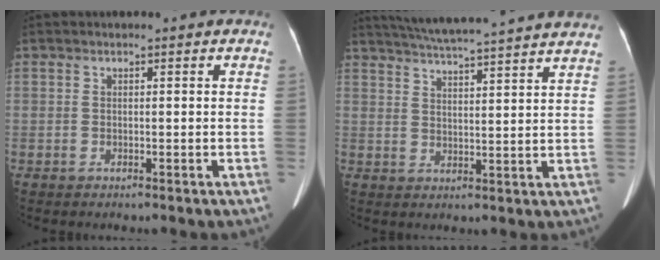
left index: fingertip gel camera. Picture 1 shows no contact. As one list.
[{"total": 20.4, "force": [18.6, -0.3, 8.4], "torque": [-0.139, -0.003, 0.245]}]